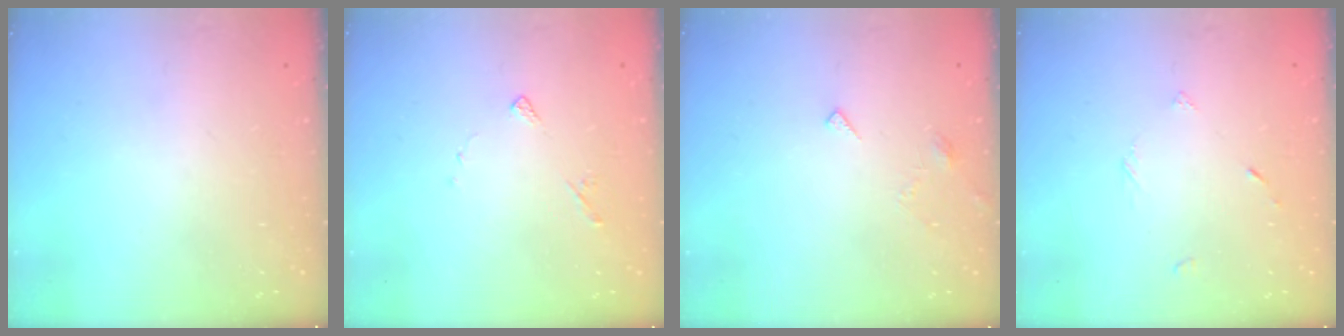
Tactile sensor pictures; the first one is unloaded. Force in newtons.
{"total": 4.8, "press": 4.8, "slide": 0.6}
{"total": 4.1, "press": 4.1, "slide": 0.4}
{"total": 2.0, "press": 2.0, "slide": 0.2}